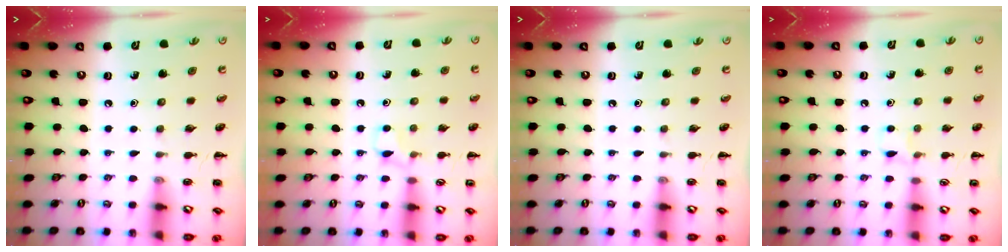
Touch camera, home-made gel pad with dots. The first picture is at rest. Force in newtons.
{"total": 5.7, "press": 5.3, "slide": 2.0}
{"total": 0.0}
{"total": 5.6, "press": 5.3, "slide": 1.9}